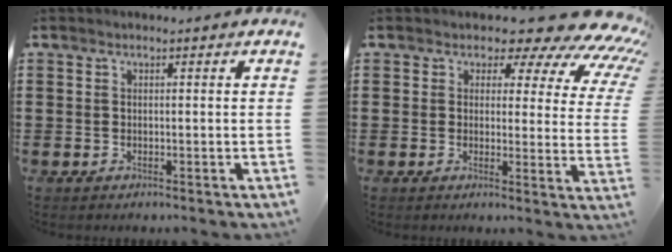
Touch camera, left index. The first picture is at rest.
{"total": 6.6, "force": [5.0, 2.8, 3.2], "torque": [-0.045, -0.042, 0.080]}